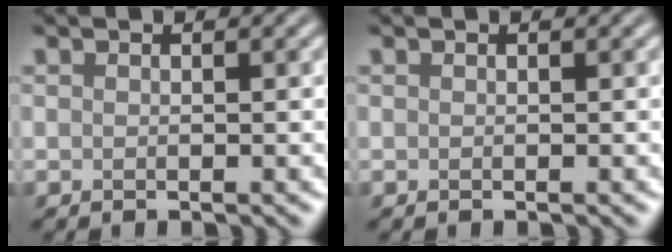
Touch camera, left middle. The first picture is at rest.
{"total": 0.0}